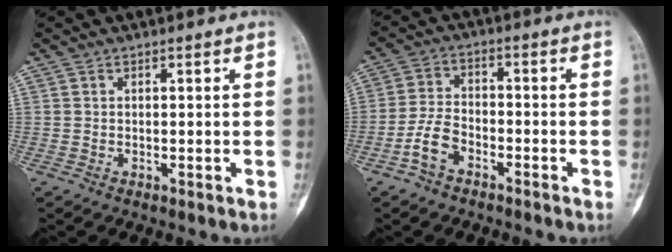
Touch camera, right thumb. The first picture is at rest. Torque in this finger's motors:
{"motor_torque": [0.15, 0.22, 0.34, 0.24, 0.11]}